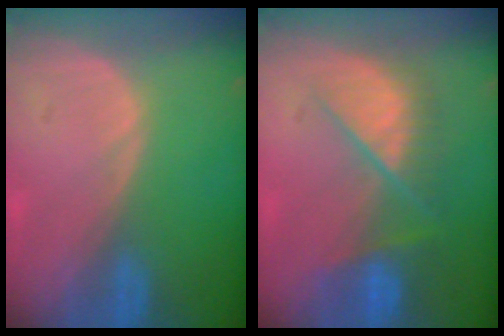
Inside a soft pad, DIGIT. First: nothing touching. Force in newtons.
{"total": 7.8, "press": 7.6, "slide": 2.0}